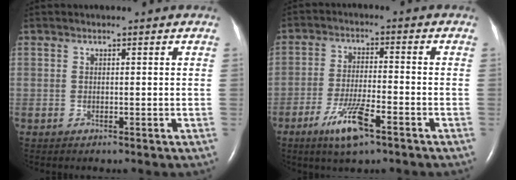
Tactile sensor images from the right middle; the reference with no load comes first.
{"total": 7.9, "force": [-4.6, 1.3, 6.3], "torque": [-0.127, -0.012, -0.080]}